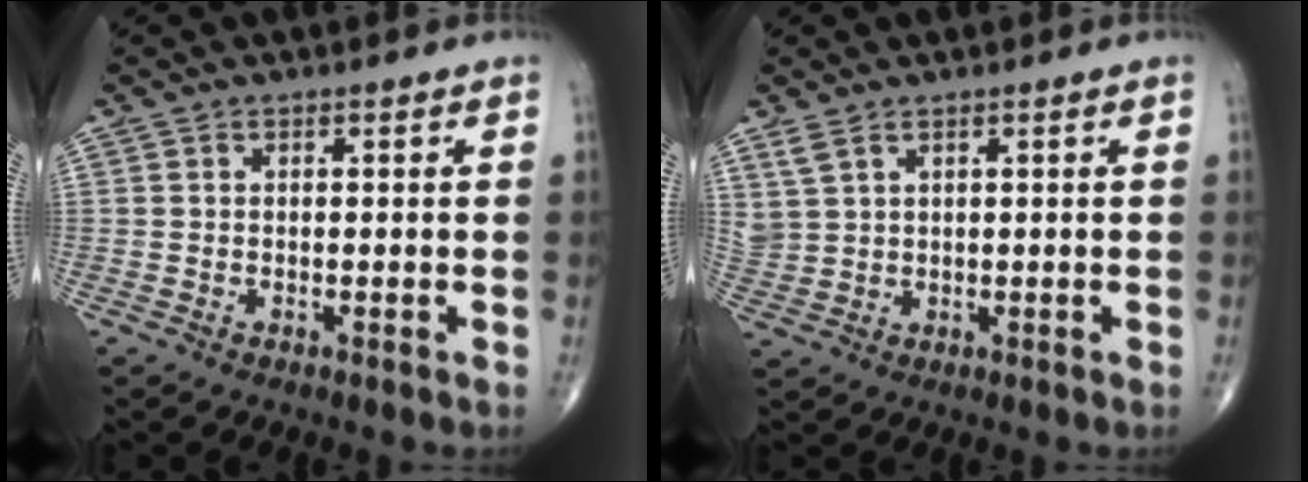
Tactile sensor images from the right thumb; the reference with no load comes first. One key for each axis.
{"total": 3.2, "fx": 2.3, "fy": 1.4, "fz": 1.7, "tx": -0.040, "ty": -0.005, "tz": 0.061}